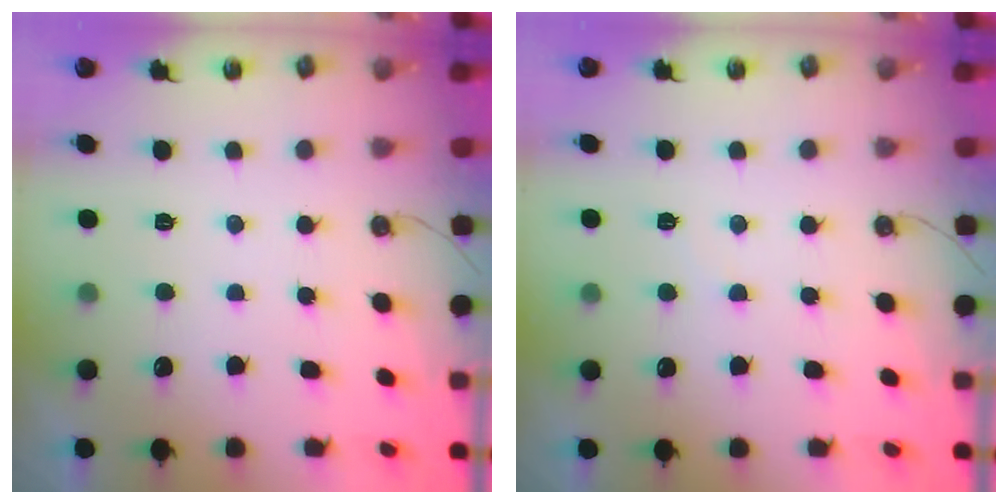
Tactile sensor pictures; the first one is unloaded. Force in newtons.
{"total": 5.4, "press": 5.4, "slide": 0.4}